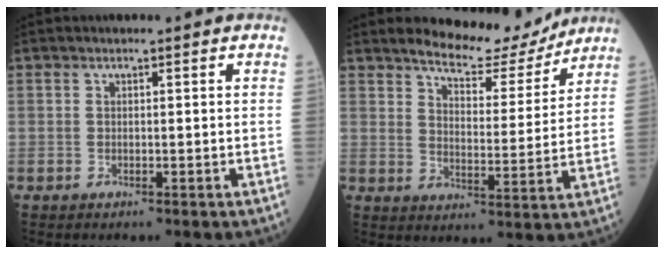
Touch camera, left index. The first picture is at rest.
{"total": 9.9, "force": [9.4, 2.2, 2.4], "torque": [-0.040, -0.014, 0.136]}